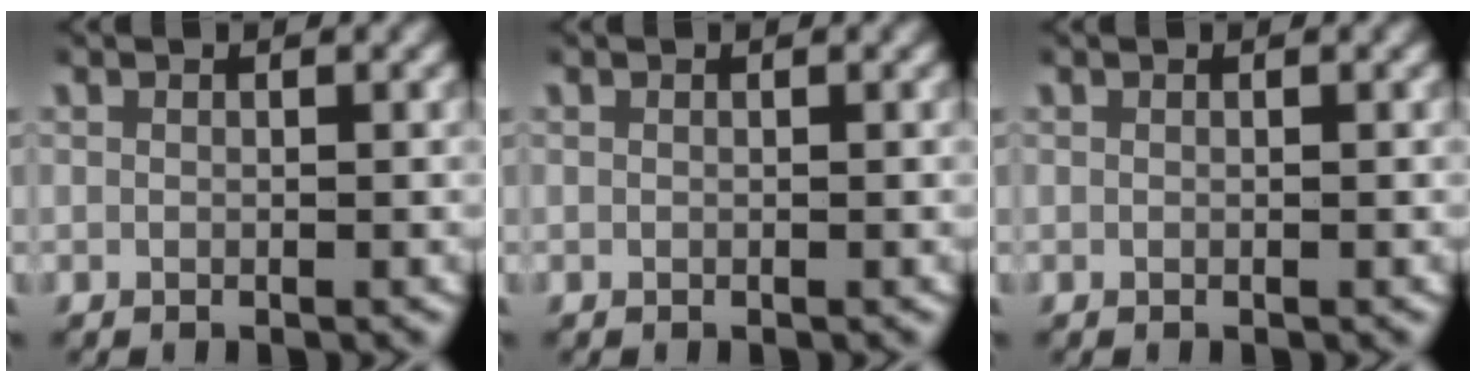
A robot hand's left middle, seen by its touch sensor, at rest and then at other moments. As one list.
[{"total": 0.0}, {"total": 0.0}]